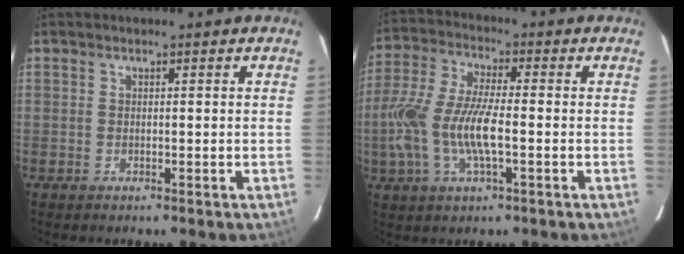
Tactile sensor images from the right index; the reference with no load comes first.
{"total": 13.6, "force": [-2.6, 4.4, 12.6], "torque": [-0.270, -0.003, -0.053]}